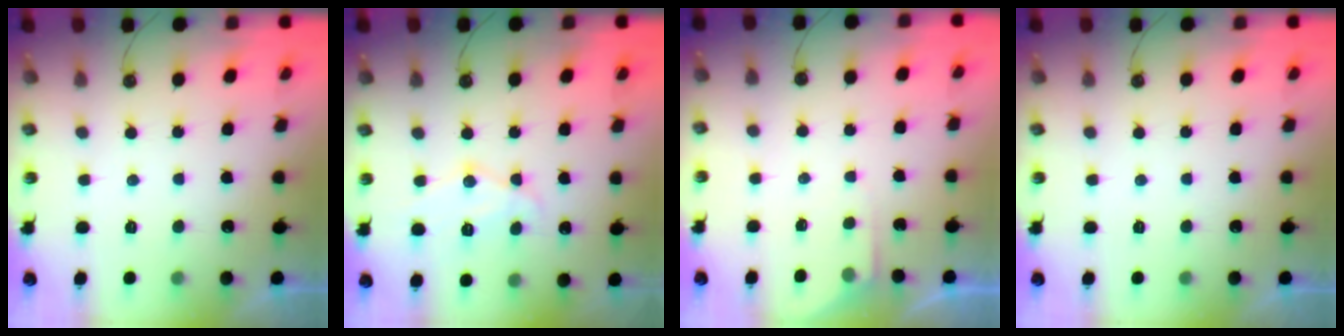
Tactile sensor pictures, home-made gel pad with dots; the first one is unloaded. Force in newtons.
{"total": 11.4, "press": 11.3, "slide": 1.0}
{"total": 3.7, "press": 3.7, "slide": 0.4}
{"total": 0.0}